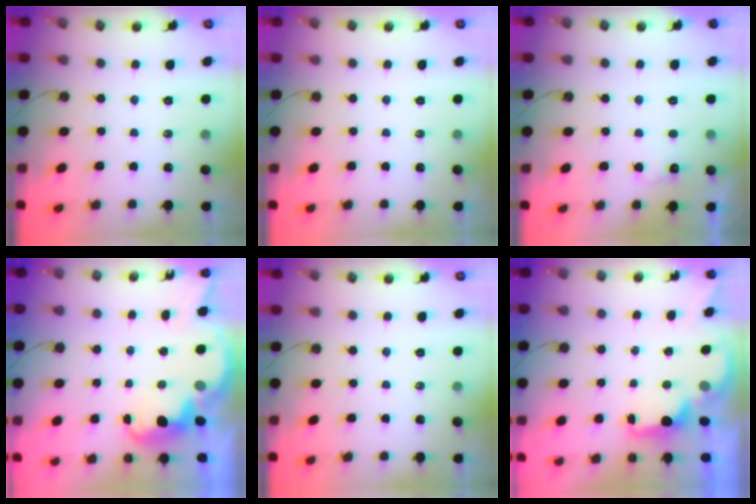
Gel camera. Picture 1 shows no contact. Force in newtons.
{"total": 0.0}
{"total": 5.3, "press": 5.1, "slide": 1.2}
{"total": 5.2, "press": 5.2, "slide": 0.5}
{"total": 0.0}
{"total": 1.9, "press": 1.7, "slide": 0.8}